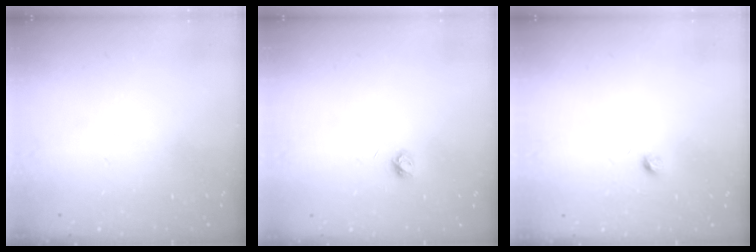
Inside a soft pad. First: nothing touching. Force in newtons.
{"total": 3.7, "press": 3.7, "slide": 0.5}
{"total": 3.6, "press": 3.5, "slide": 0.6}